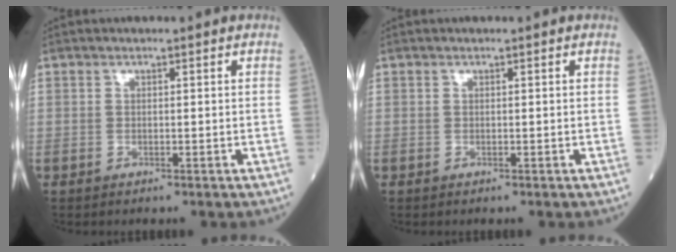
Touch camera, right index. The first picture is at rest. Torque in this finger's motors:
{"motor_torque": [0.00, 0.00, 0.00, 0.00]}